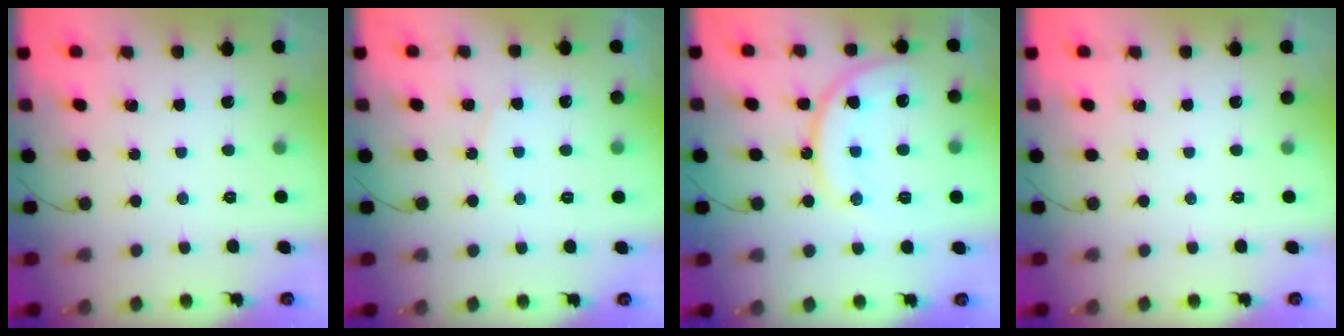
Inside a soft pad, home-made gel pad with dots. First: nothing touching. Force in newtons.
{"total": 3.5, "press": 3.4, "slide": 0.5}
{"total": 15.0, "press": 14.9, "slide": 1.6}
{"total": 0.0}